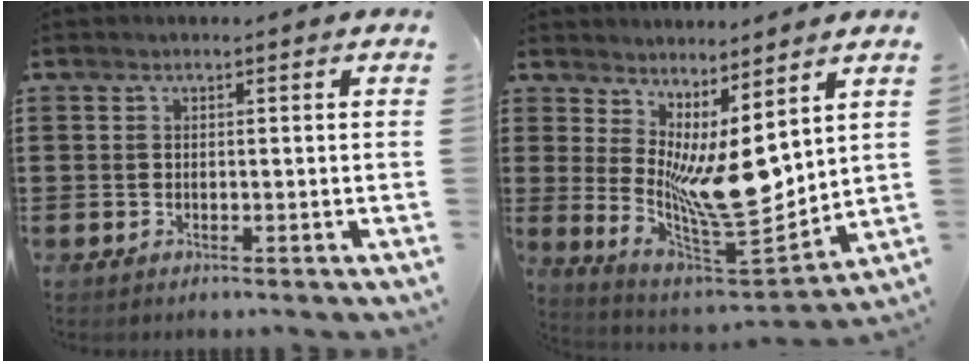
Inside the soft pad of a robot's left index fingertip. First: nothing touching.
{"total": 9.0, "force": [2.5, 3.2, 8.0], "torque": [-0.146, -0.043, 0.045]}